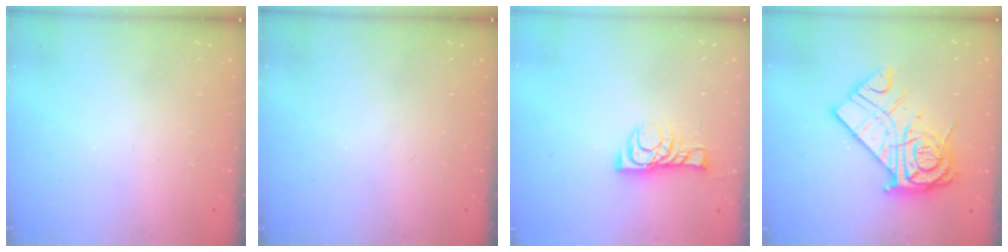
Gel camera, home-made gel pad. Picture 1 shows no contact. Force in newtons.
{"total": 0.0}
{"total": 8.1, "press": 8.1, "slide": 0.2}
{"total": 17.8, "press": 17.7, "slide": 1.6}